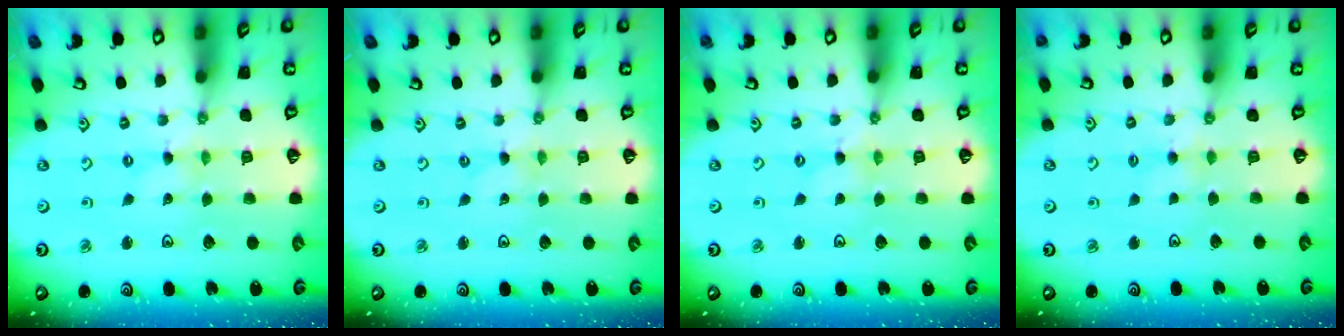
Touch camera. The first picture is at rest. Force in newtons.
{"total": 0.0}
{"total": 0.8, "press": 0.7, "slide": 0.2}
{"total": 2.3, "press": 2.3, "slide": 0.4}